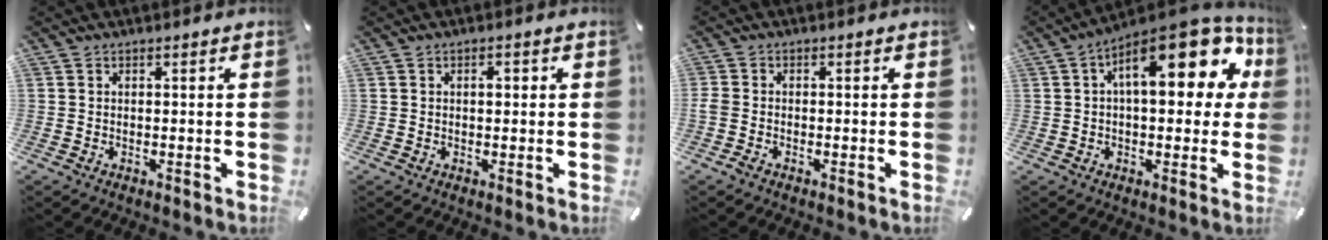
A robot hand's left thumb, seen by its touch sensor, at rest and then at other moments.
{"total": 1.8, "force": [0.3, 1.1, 1.3], "torque": [-0.012, 0.002, 0.000]}
{"total": 1.7, "force": [-1.1, 0.9, 0.9], "torque": [-0.024, 0.000, -0.023]}
{"total": 19.1, "force": [6.4, 8.9, 15.7], "torque": [-0.211, -0.033, 0.102]}